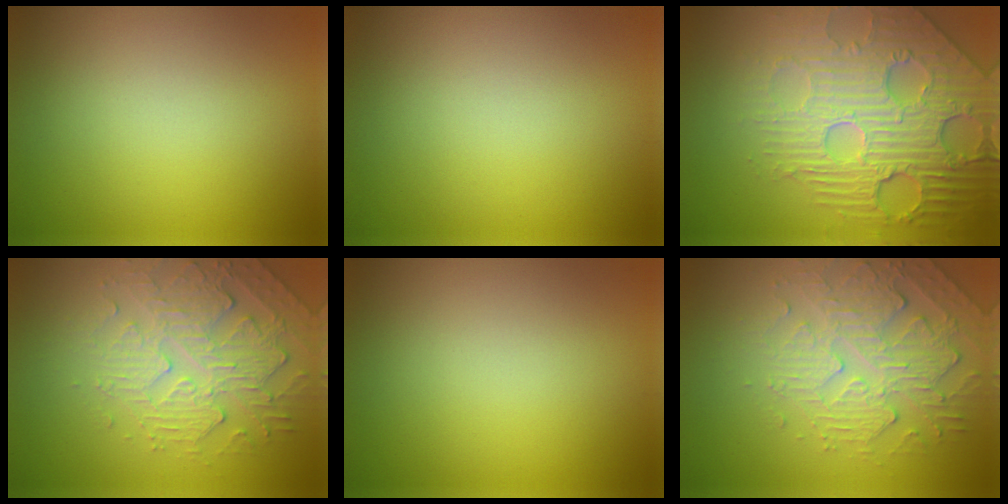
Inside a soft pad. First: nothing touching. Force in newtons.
{"total": 0.0}
{"total": 7.8, "press": 6.1, "slide": 4.9}
{"total": 4.8, "press": 3.6, "slide": 3.1}
{"total": 0.0}
{"total": 4.8, "press": 3.8, "slide": 3.0}